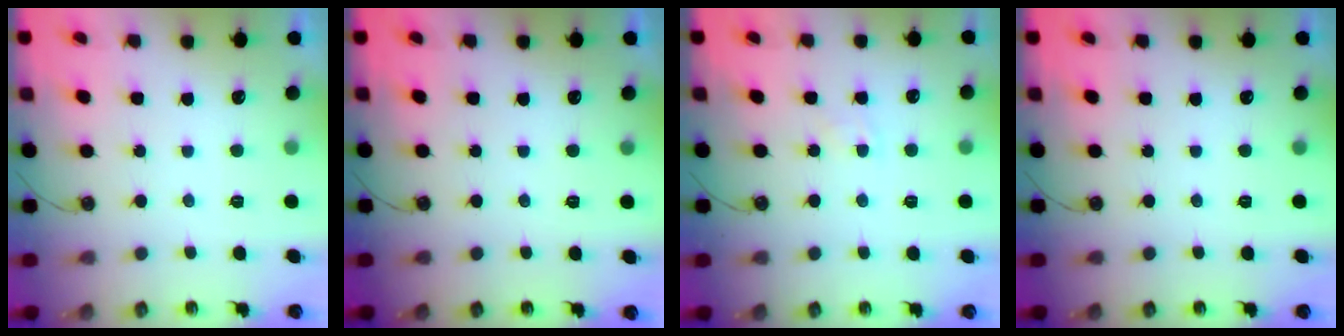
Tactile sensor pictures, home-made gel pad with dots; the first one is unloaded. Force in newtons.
{"total": 0.0}
{"total": 3.2, "press": 3.1, "slide": 0.4}
{"total": 0.0}